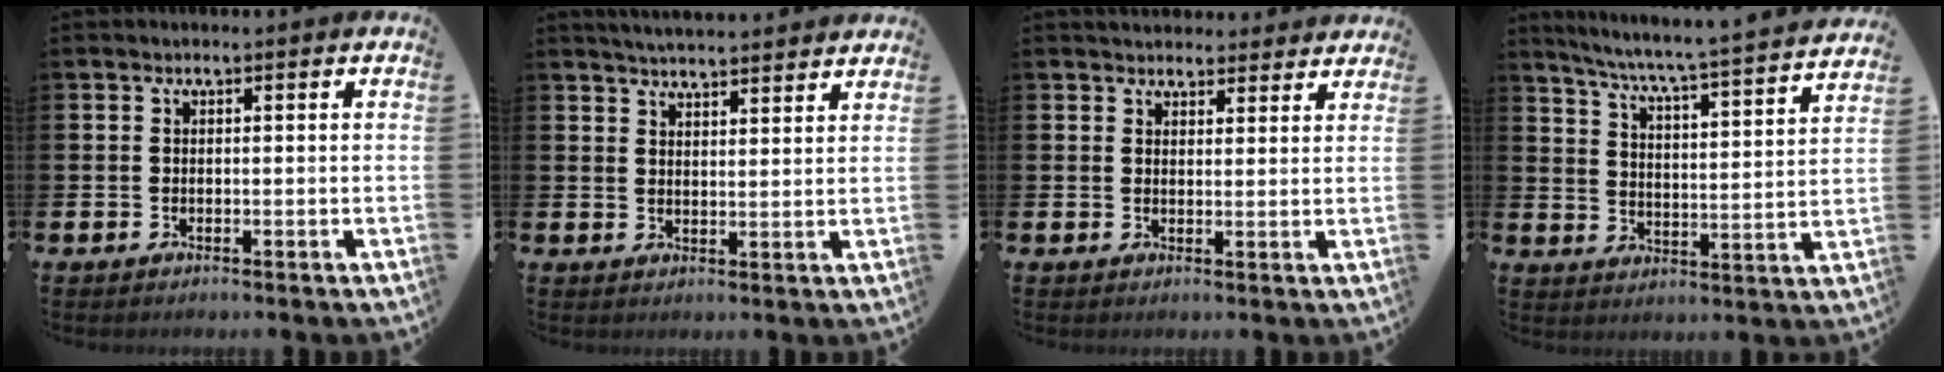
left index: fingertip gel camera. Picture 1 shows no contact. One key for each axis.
{"total": 4.2, "fx": 4.2, "fy": 0.0, "fz": 0.2, "tx": -0.011, "ty": -0.025, "tz": 0.075}
{"total": 3.5, "fx": 3.3, "fy": 1.1, "fz": 0.0, "tx": 0.004, "ty": -0.015, "tz": 0.060}
{"total": 6.0, "fx": 5.5, "fy": -0.3, "fz": 2.4, "tx": -0.072, "ty": -0.051, "tz": 0.087}